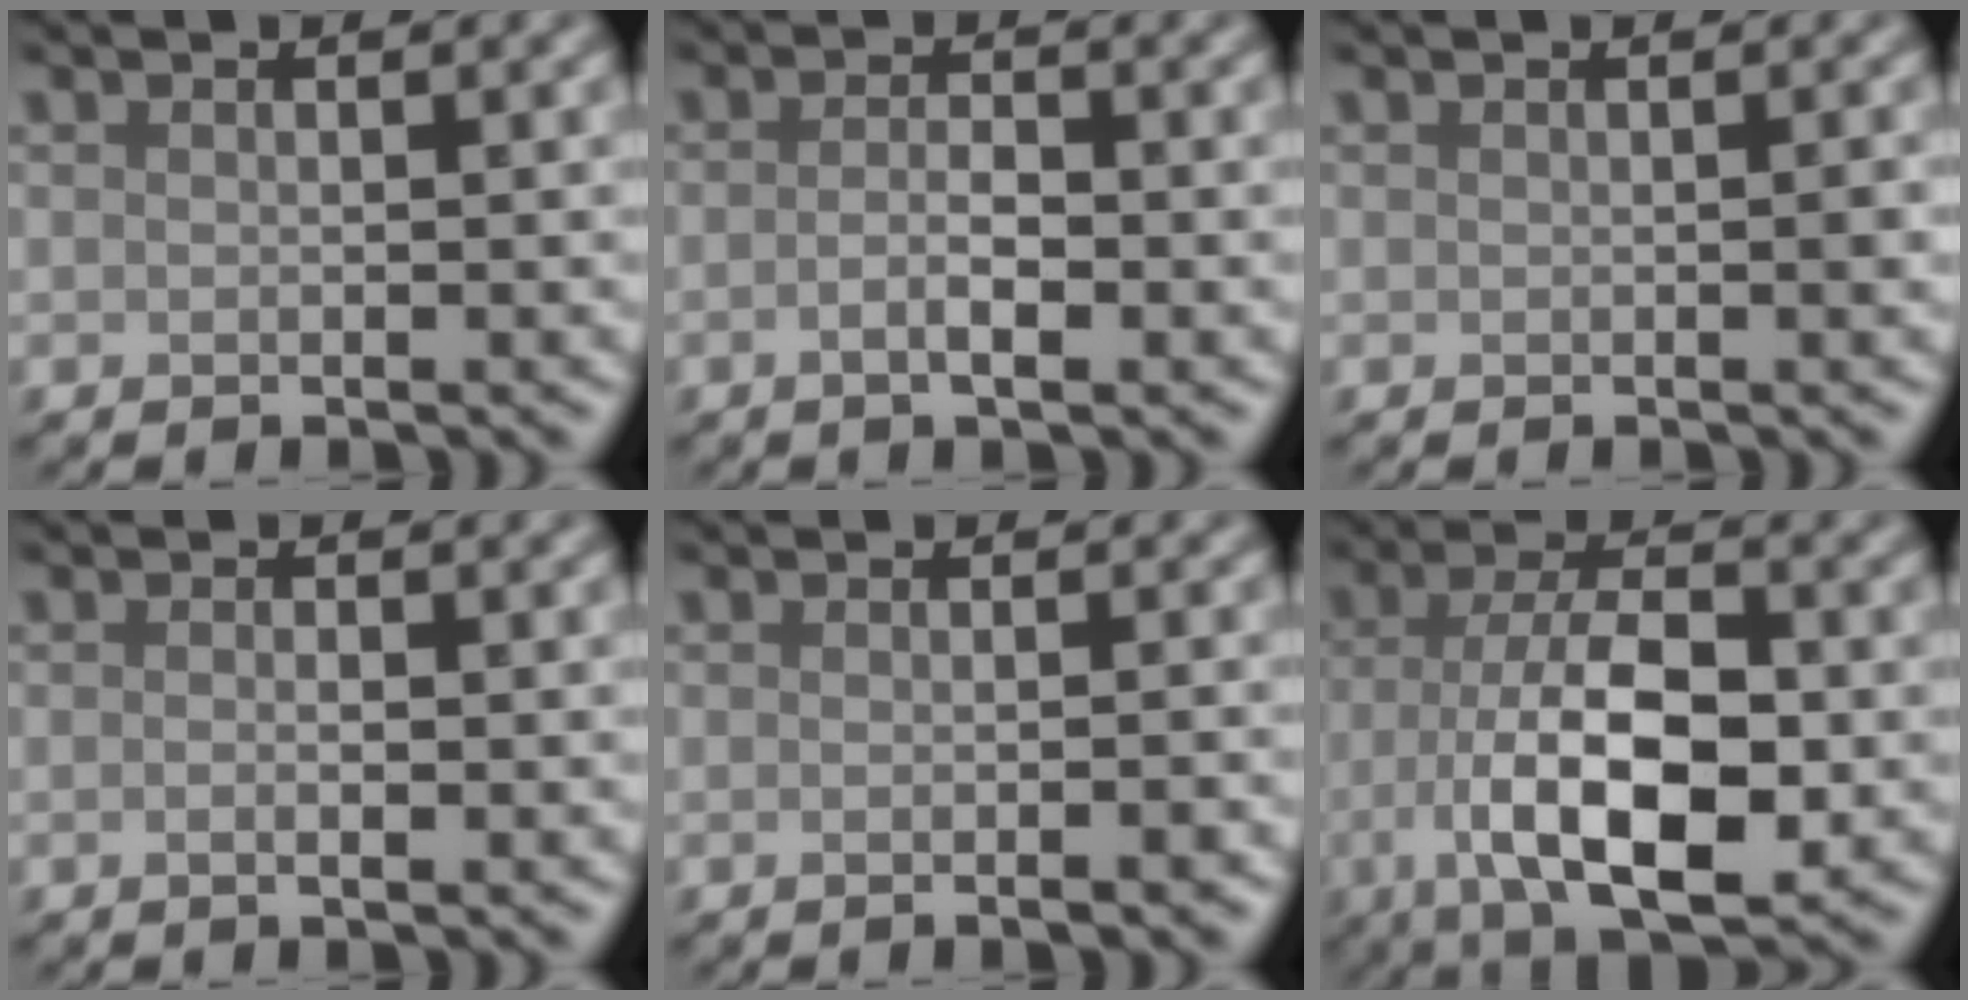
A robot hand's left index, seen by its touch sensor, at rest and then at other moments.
{"total": 2.2, "force": [-0.7, 0.6, 2.0], "torque": [-0.035, 0.000, -0.015]}
{"total": 0.6, "force": [0.0, 0.0, 0.6], "torque": [-0.007, 0.001, 0.000]}
{"total": 1.2, "force": [-0.1, 0.4, 1.1], "torque": [-0.008, -0.009, -0.005]}
{"total": 2.5, "force": [-0.6, 0.9, 2.3], "torque": [-0.009, 0.002, -0.015]}
{"total": 10.2, "force": [-2.4, 4.2, 9.0], "torque": [-0.158, -0.003, -0.044]}